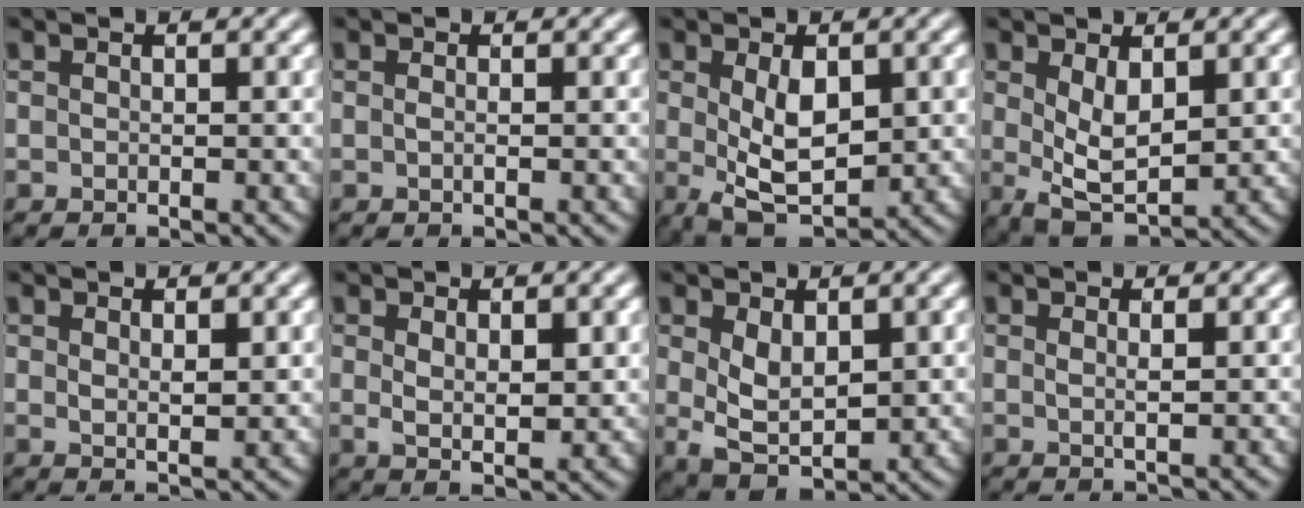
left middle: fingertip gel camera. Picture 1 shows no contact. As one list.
[{"total": 0.5, "force": [0.0, 0.1, 0.5], "torque": [-0.012, 0.000, 0.000]}, {"total": 5.9, "force": [0.1, 3.2, 5.0], "torque": [-0.096, -0.009, 0.009]}, {"total": 4.5, "force": [0.6, 2.1, 3.9], "torque": [-0.077, -0.007, 0.017]}, {"total": 1.7, "force": [0.8, 0.6, 1.3], "torque": [-0.025, -0.004, 0.016]}, {"total": 3.1, "force": [0.7, 1.5, 2.6], "torque": [-0.050, -0.007, 0.017]}, {"total": 4.5, "force": [0.7, 2.6, 3.5], "torque": [-0.073, -0.005, 0.022]}, {"total": 0.9, "force": [0.4, 0.2, 0.9], "torque": [-0.015, -0.001, 0.005]}]